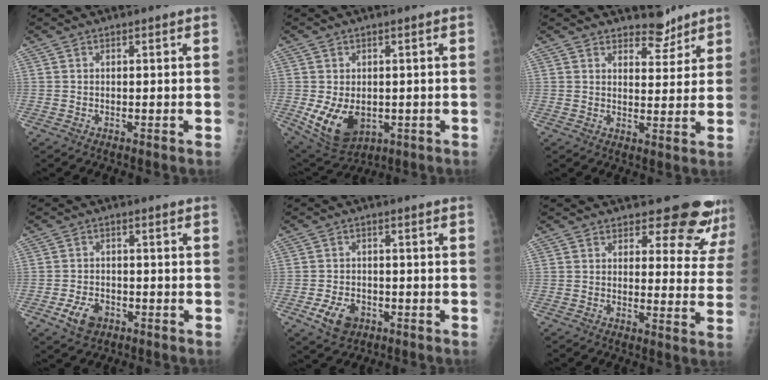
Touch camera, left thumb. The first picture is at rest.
{"total": 9.5, "force": [-1.6, 6.5, 6.8], "torque": [-0.104, -0.012, -0.006]}
{"total": 4.6, "force": [4.0, 2.1, 1.0], "torque": [0.012, -0.032, 0.062]}
{"total": 5.1, "force": [-2.4, 3.4, 2.8], "torque": [-0.046, 0.011, -0.038]}
{"total": 5.8, "force": [-2.6, 4.0, 3.2], "torque": [-0.050, 0.010, -0.037]}
{"total": 11.6, "force": [10.7, 4.0, 1.9], "torque": [0.025, -0.086, 0.102]}